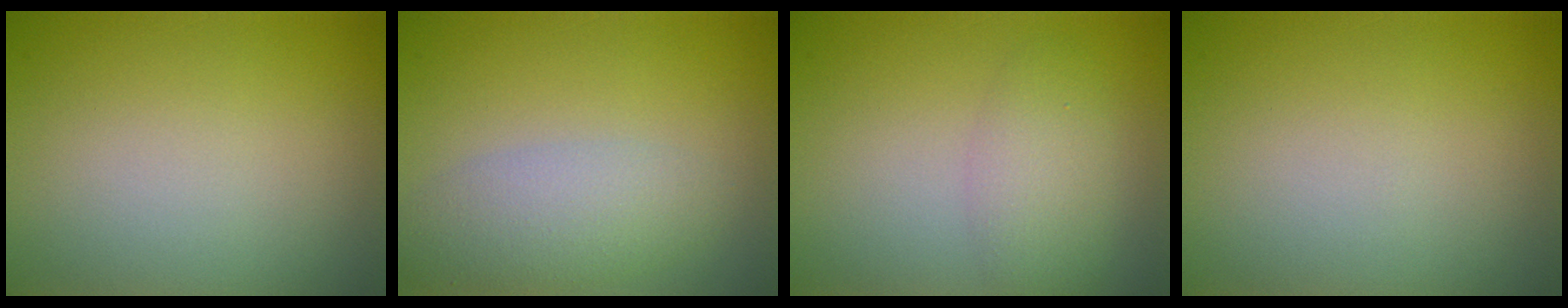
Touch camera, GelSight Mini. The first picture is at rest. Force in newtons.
{"total": 3.6, "press": 3.6, "slide": 0.1}
{"total": 2.8, "press": 2.8, "slide": 0.1}
{"total": 0.0}